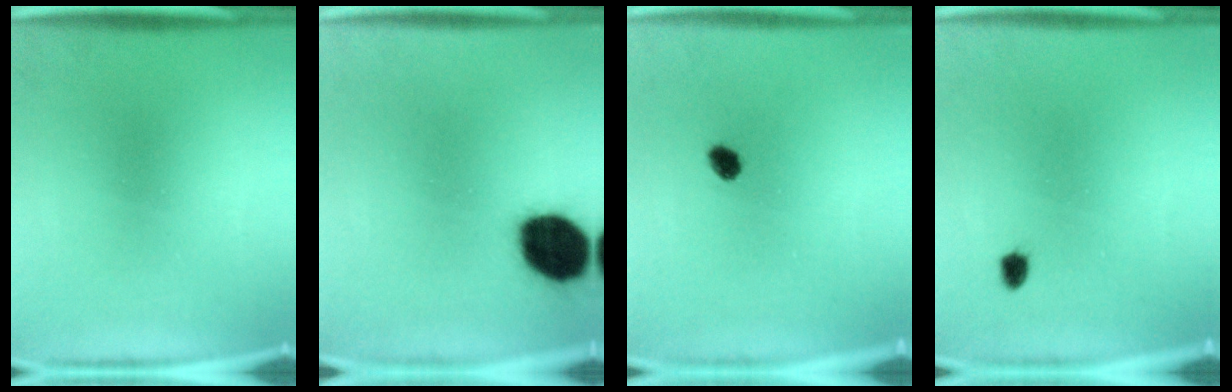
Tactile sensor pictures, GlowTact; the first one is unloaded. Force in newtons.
{"total": 15.8}
{"total": 2.2}
{"total": 1.2}